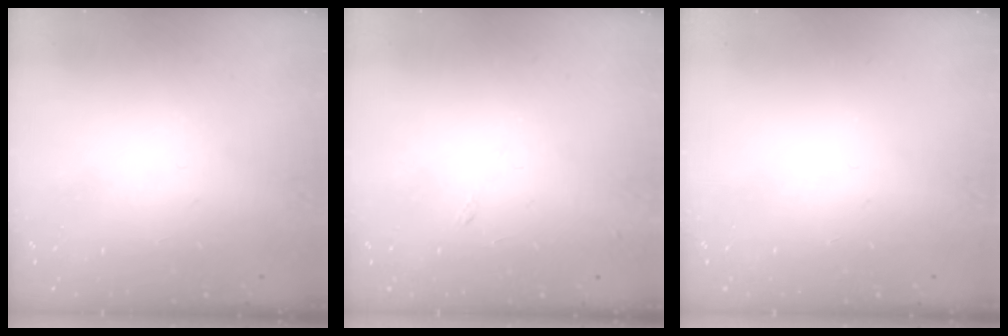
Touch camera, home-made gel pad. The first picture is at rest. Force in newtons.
{"total": 5.8, "press": 5.7, "slide": 0.8}
{"total": 0.0}